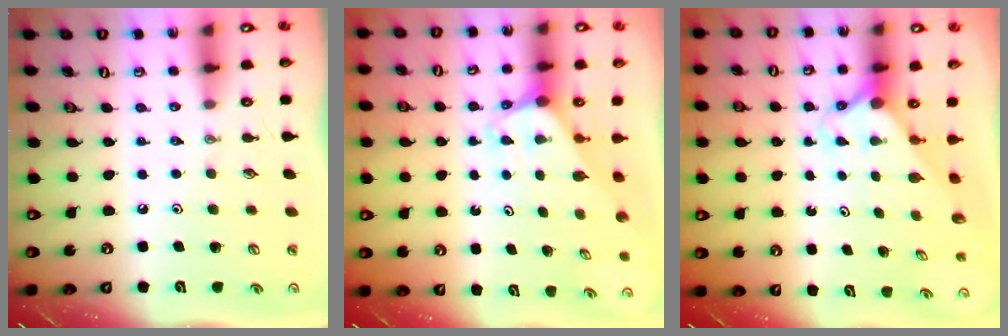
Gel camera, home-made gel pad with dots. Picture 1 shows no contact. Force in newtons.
{"total": 2.0, "press": 2.0, "slide": 0.1}
{"total": 2.3, "press": 2.3, "slide": 0.2}